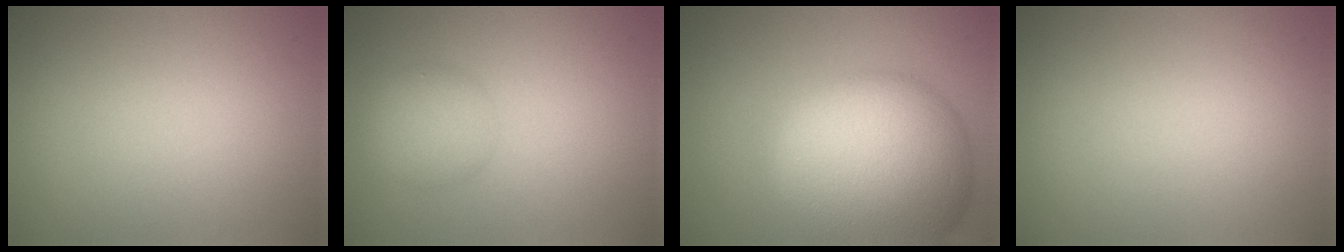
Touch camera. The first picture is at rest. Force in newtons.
{"total": 3.1, "press": 3.1, "slide": 0.1}
{"total": 15.5, "press": 15.5, "slide": 1.0}
{"total": 0.0}